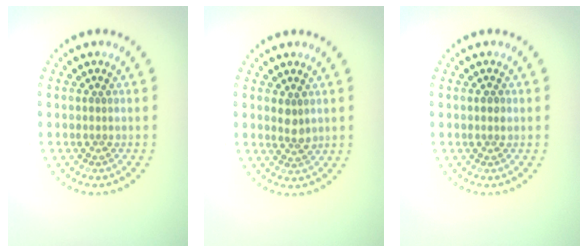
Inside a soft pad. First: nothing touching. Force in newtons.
{"total": 1.5, "press": 1.4, "slide": 0.6}
{"total": 0.7, "press": 0.7, "slide": 0.1}